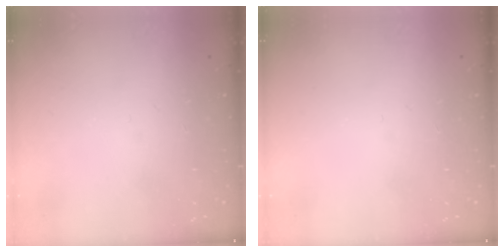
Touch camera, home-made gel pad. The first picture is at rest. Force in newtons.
{"total": 0.0}